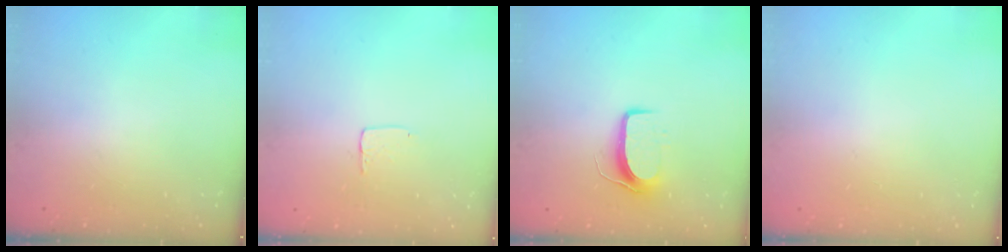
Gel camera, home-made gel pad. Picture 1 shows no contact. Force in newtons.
{"total": 3.7, "press": 3.7, "slide": 0.1}
{"total": 8.7, "press": 8.7, "slide": 0.7}
{"total": 0.0}